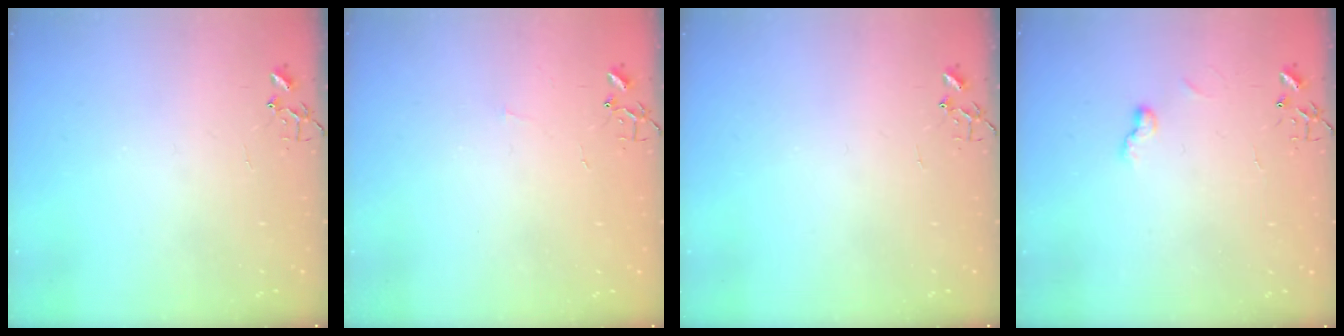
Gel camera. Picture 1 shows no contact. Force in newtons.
{"total": 2.3, "press": 2.3, "slide": 0.4}
{"total": 0.0}
{"total": 5.8, "press": 5.8, "slide": 0.6}